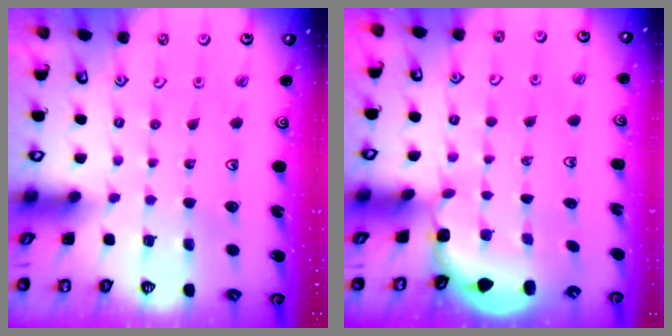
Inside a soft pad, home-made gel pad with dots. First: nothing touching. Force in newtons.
{"total": 2.9, "press": 2.5, "slide": 1.4}